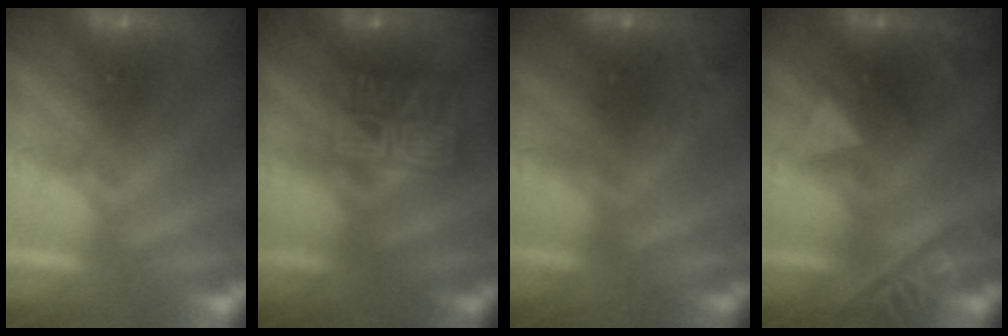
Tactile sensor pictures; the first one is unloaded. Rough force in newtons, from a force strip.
{"total": 8.1}
{"total": 2.7}
{"total": 2.4}